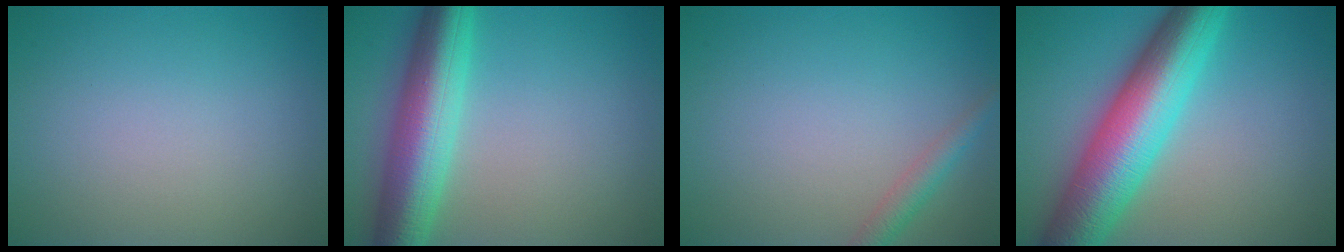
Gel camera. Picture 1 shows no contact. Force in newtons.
{"total": 8.5, "press": 8.4, "slide": 0.1}
{"total": 2.0, "press": 2.0, "slide": 0.1}
{"total": 10.8, "press": 10.8, "slide": 0.2}